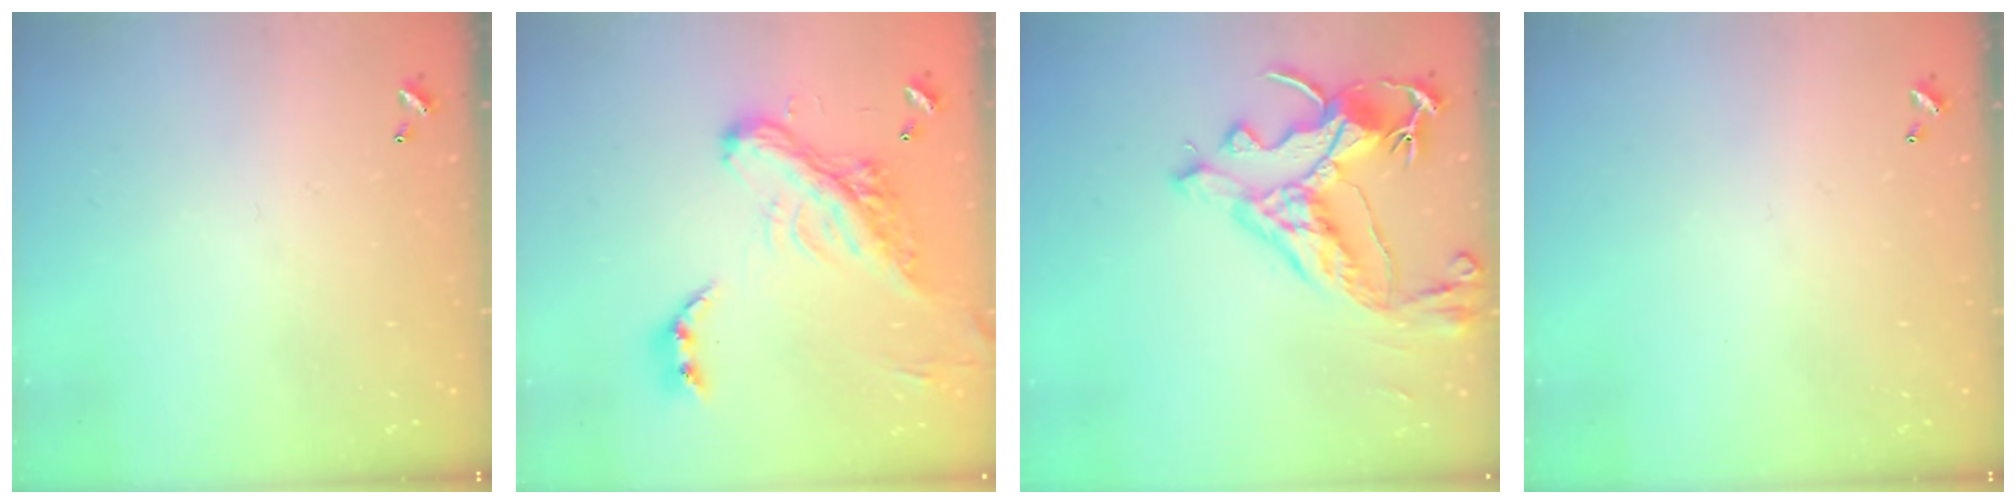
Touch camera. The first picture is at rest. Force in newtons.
{"total": 10.0, "press": 9.8, "slide": 2.0}
{"total": 10.4, "press": 10.2, "slide": 2.1}
{"total": 0.0}